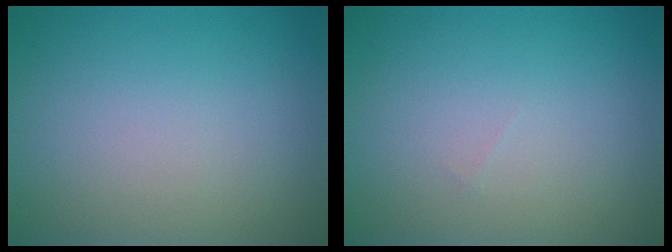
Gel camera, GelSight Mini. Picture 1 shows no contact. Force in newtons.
{"total": 0.0}